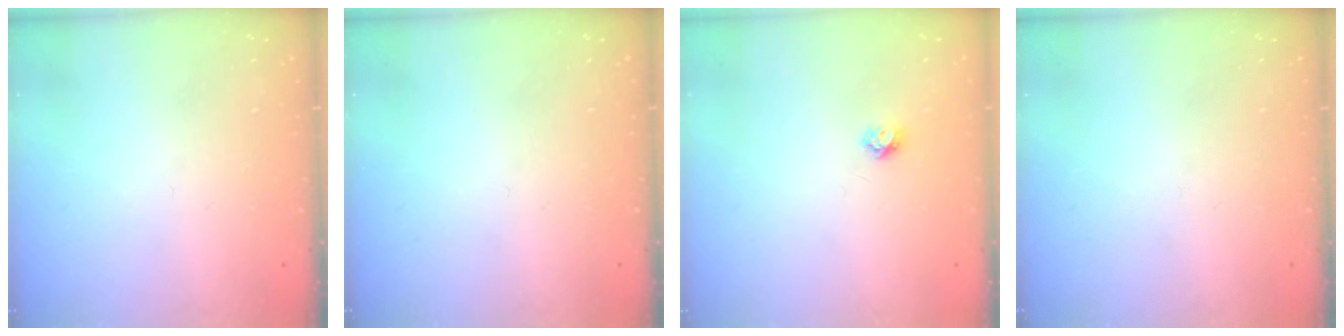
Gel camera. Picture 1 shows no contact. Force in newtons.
{"total": 0.0}
{"total": 3.7, "press": 3.7, "slide": 0.4}
{"total": 0.0}